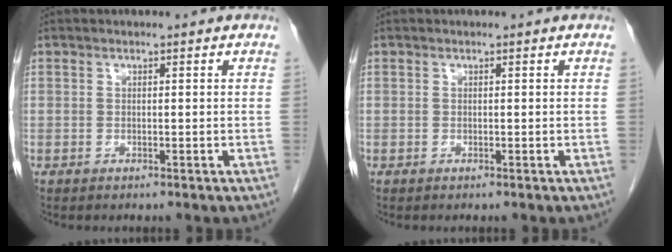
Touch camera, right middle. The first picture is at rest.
{"total": 0.0}